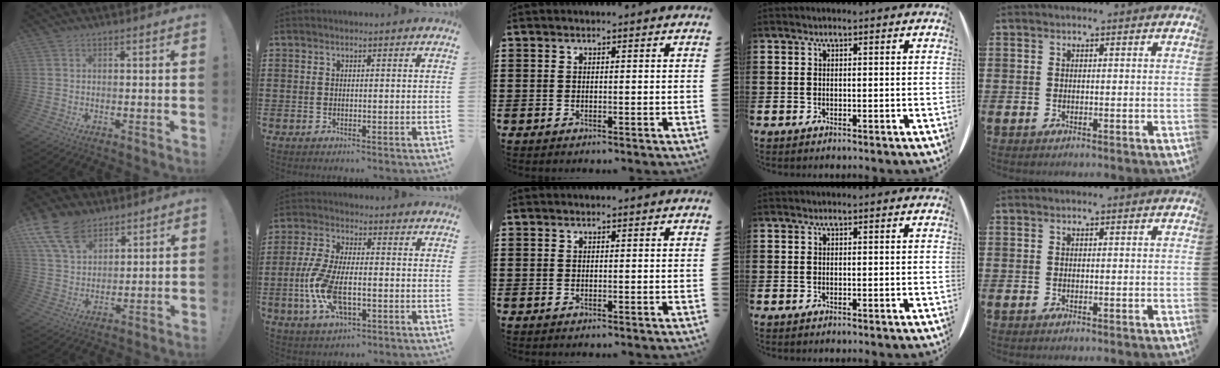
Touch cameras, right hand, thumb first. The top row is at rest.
{"thumb": {"total": 13.5, "force": [8.6, 8.2, 6.4], "torque": [-0.121, -0.039, 0.168]}, "index": {"total": 9.5, "force": [-2.5, 4.3, 8.1], "torque": [-0.200, -0.013, -0.053]}}